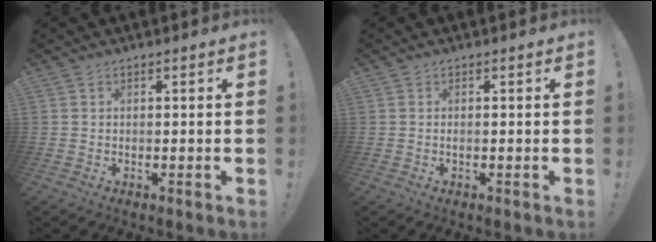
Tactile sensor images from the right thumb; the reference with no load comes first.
{"total": 0.7, "force": [-0.2, 0.0, 0.6], "torque": [-0.012, 0.000, -0.004]}